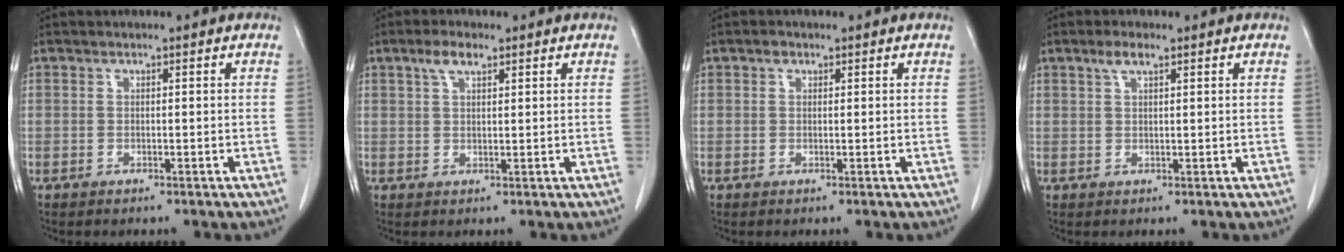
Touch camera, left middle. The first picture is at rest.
{"total": 3.2, "force": [2.0, 1.1, 2.2], "torque": [-0.048, 0.008, 0.040]}
{"total": 0.9, "force": [0.5, 0.6, 0.3], "torque": [-0.005, 0.002, 0.008]}
{"total": 2.3, "force": [1.5, 0.5, 1.7], "torque": [-0.037, 0.006, 0.031]}